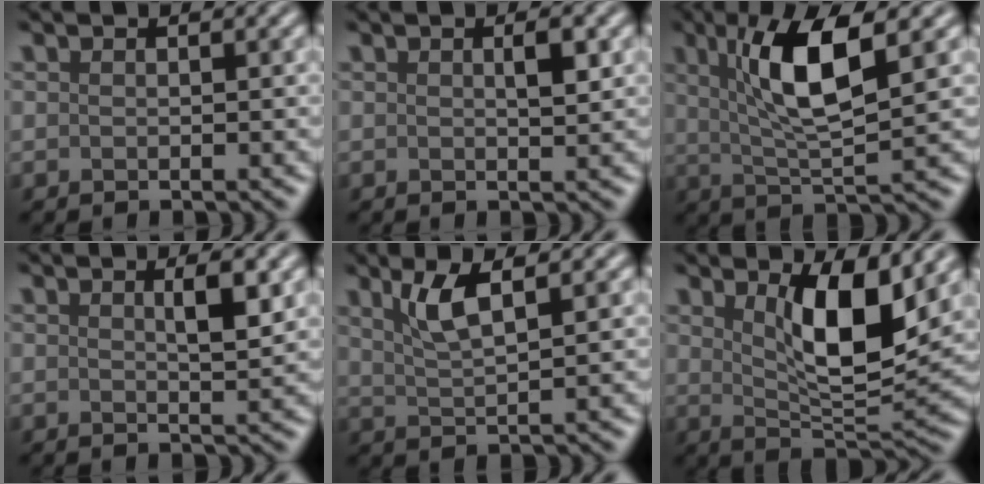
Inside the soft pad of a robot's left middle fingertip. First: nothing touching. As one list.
[{"total": 1.6, "force": [0.5, 0.3, 1.5], "torque": [-0.021, 0.001, 0.007]}, {"total": 7.2, "force": [2.4, 1.6, 6.6], "torque": [-0.117, 0.001, 0.044]}, {"total": 2.5, "force": [1.0, 0.5, 2.3], "torque": [-0.031, 0.001, 0.014]}, {"total": 3.5, "force": [1.9, 0.7, 2.8], "torque": [-0.053, 0.001, 0.037]}, {"total": 7.1, "force": [2.4, 2.1, 6.4], "torque": [-0.110, -0.010, 0.043]}]